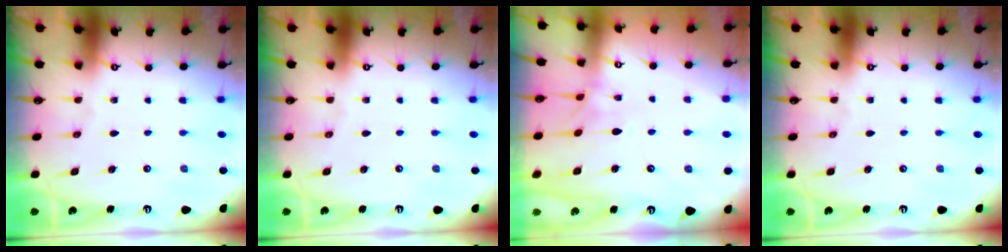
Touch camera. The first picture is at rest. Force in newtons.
{"total": 0.0}
{"total": 2.8, "press": 2.7, "slide": 0.8}
{"total": 0.0}